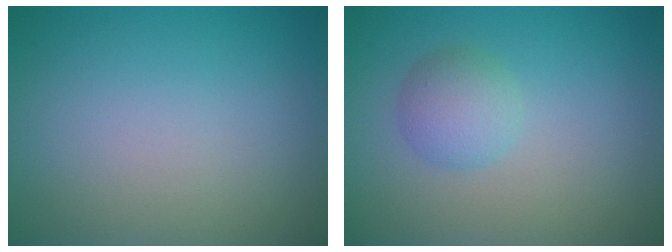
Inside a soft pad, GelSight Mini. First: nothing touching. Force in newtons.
{"total": 2.4, "press": 2.4, "slide": 0.1}